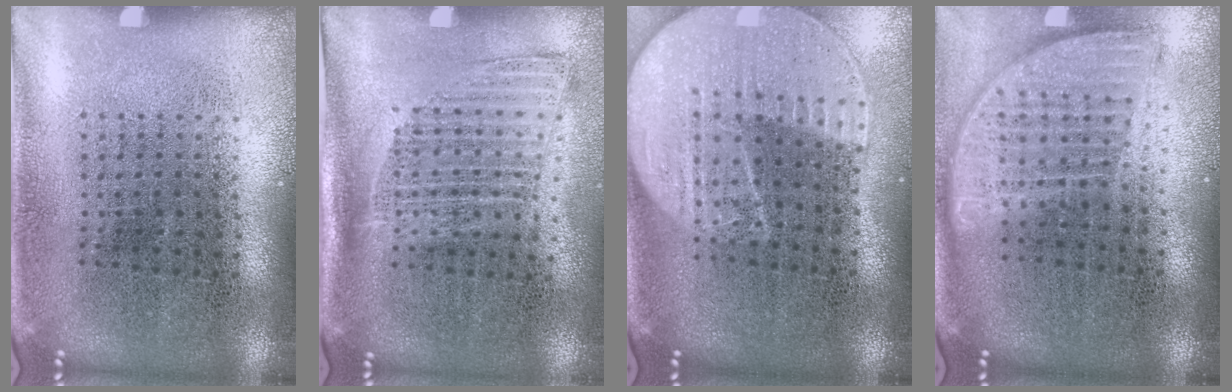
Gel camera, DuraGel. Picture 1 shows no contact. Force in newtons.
{"total": 1.3, "press": 1.1, "slide": 0.7}
{"total": 2.3, "press": 2.0, "slide": 1.1}
{"total": 1.8, "press": 1.5, "slide": 1.0}